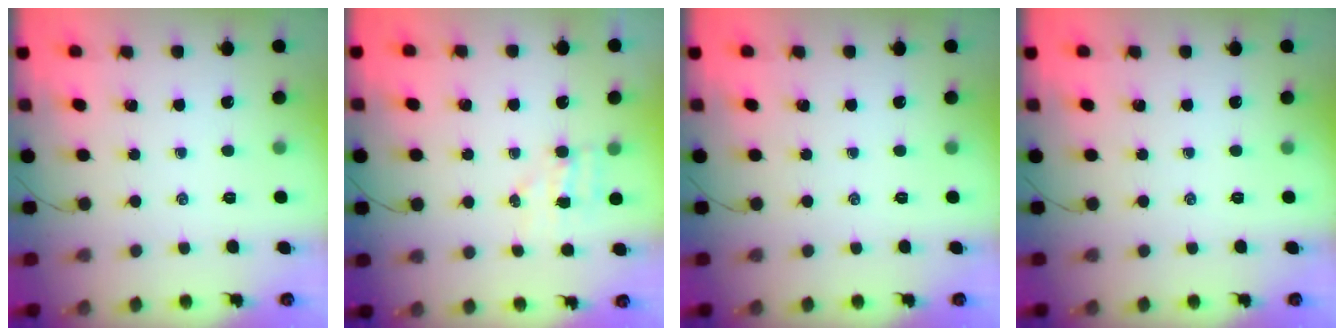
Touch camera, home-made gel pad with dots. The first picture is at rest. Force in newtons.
{"total": 3.8, "press": 3.7, "slide": 0.8}
{"total": 0.0}
{"total": 0.0}